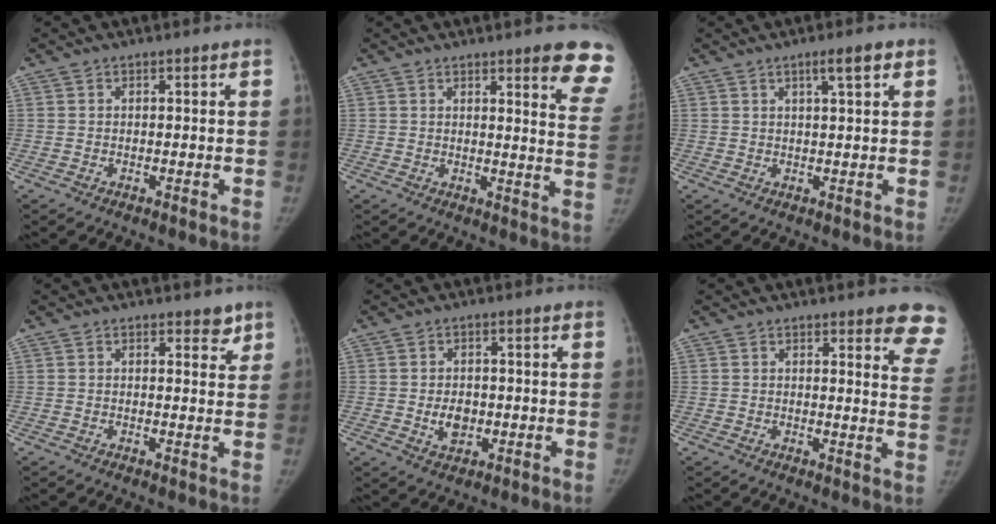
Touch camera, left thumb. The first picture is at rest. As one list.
[{"total": 11.2, "force": [8.0, 1.7, 7.6], "torque": [-0.062, -0.044, 0.077]}, {"total": 3.5, "force": [1.8, 0.3, 3.0], "torque": [-0.044, -0.005, 0.031]}, {"total": 2.5, "force": [1.9, 1.3, 1.0], "torque": [0.011, -0.010, 0.022]}, {"total": 4.1, "force": [-0.6, 3.0, 2.7], "torque": [-0.034, -0.001, -0.005]}, {"total": 9.1, "force": [7.8, 2.1, 4.1], "torque": [-0.010, -0.048, 0.061]}]